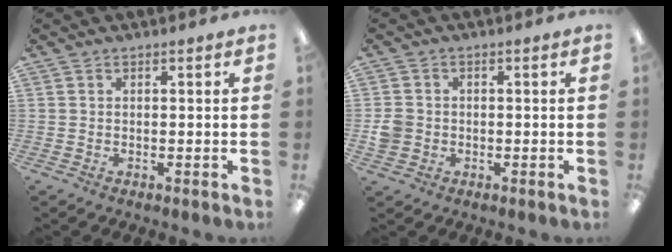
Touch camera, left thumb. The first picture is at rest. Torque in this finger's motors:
{"motor_torque": [-0.26, 0.32, 0.30, -0.23, 0.00]}